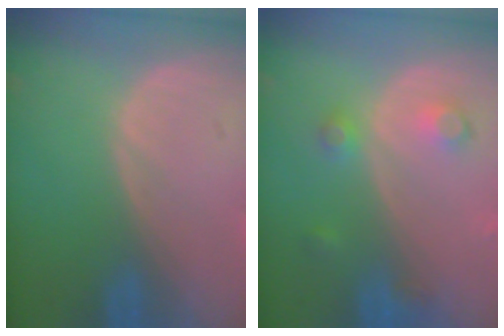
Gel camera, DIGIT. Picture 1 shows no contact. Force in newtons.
{"total": 3.7, "press": 3.5, "slide": 1.4}